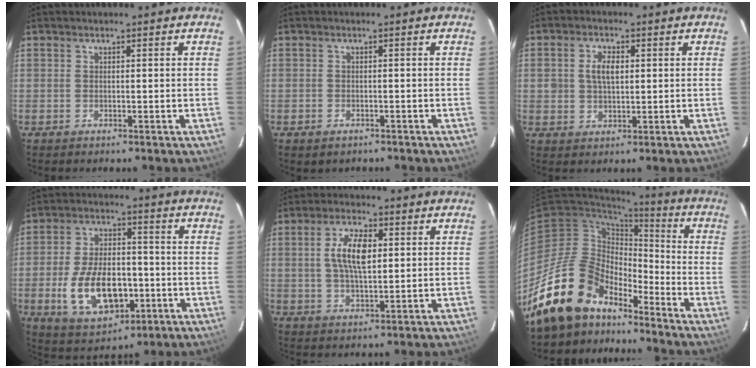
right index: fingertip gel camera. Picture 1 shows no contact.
{"total": 2.0, "force": [-1.2, 1.4, 0.8], "torque": [-0.016, -0.002, -0.016]}
{"total": 4.8, "force": [0.9, 3.0, 3.6], "torque": [-0.064, 0.008, 0.020]}
{"total": 15.5, "force": [-4.2, 8.8, 12.1], "torque": [-0.245, 0.001, -0.053]}
{"total": 8.0, "force": [1.5, 3.2, 7.2], "torque": [-0.136, 0.009, 0.029]}
{"total": 16.5, "force": [-13.4, 7.6, 5.9], "torque": [-0.122, 0.018, -0.243]}